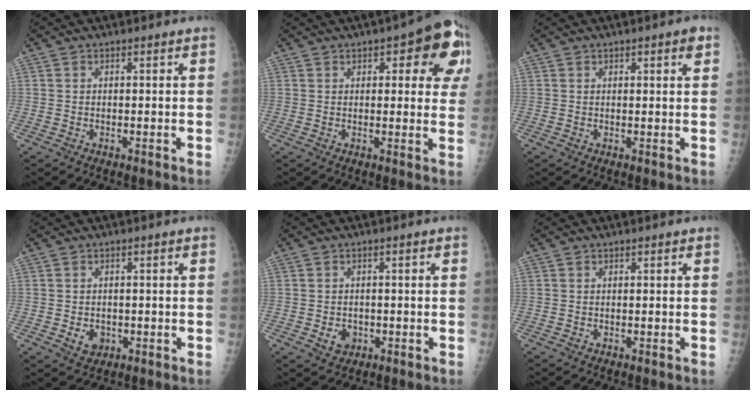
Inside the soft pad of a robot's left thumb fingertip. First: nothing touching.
{"total": 13.3, "force": [5.1, 5.5, 11.0], "torque": [-0.084, -0.004, 0.049]}
{"total": 2.5, "force": [1.3, 0.7, 2.0], "torque": [-0.020, -0.003, 0.015]}
{"total": 3.3, "force": [-0.9, 2.7, 1.7], "torque": [-0.014, 0.002, -0.005]}
{"total": 3.2, "force": [-0.9, 2.7, 1.5], "torque": [-0.011, 0.003, -0.007]}
{"total": 0.0}